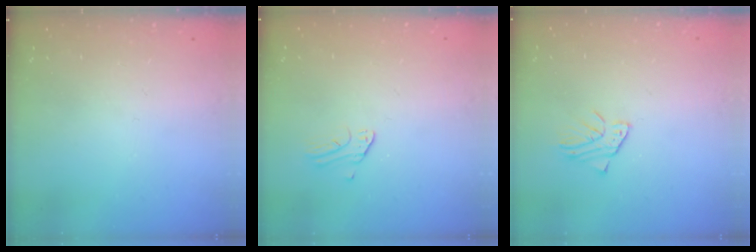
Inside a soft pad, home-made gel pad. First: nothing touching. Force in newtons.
{"total": 1.0, "press": 1.0, "slide": 0.1}
{"total": 2.5, "press": 2.5, "slide": 0.2}